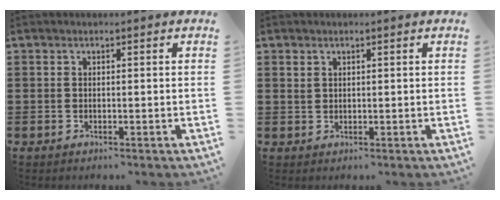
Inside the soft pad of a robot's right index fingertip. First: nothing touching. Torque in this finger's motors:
{"motor_torque": [-0.68, 0.99, -0.01, -0.01]}